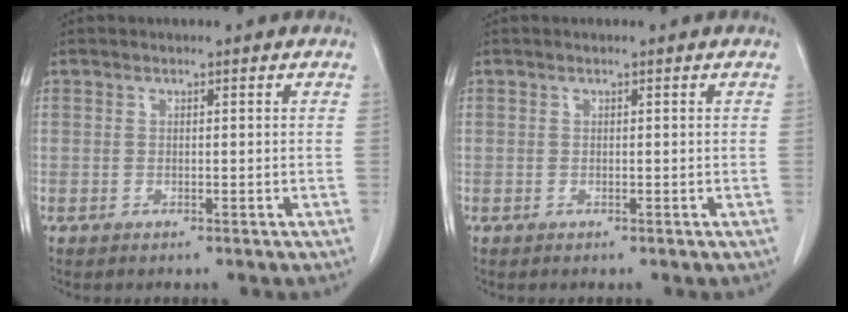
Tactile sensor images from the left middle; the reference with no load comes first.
{"total": 0.0}